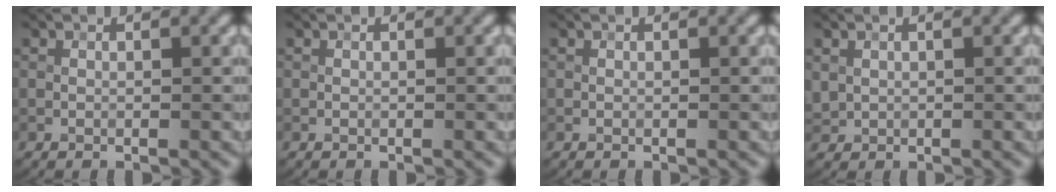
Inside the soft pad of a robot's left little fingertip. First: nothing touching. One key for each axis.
{"total": 0.0}
{"total": 0.0}
{"total": 0.9, "fx": 0.4, "fy": 0.8, "fz": 0.2, "tx": -0.003, "ty": -0.002, "tz": 0.010}